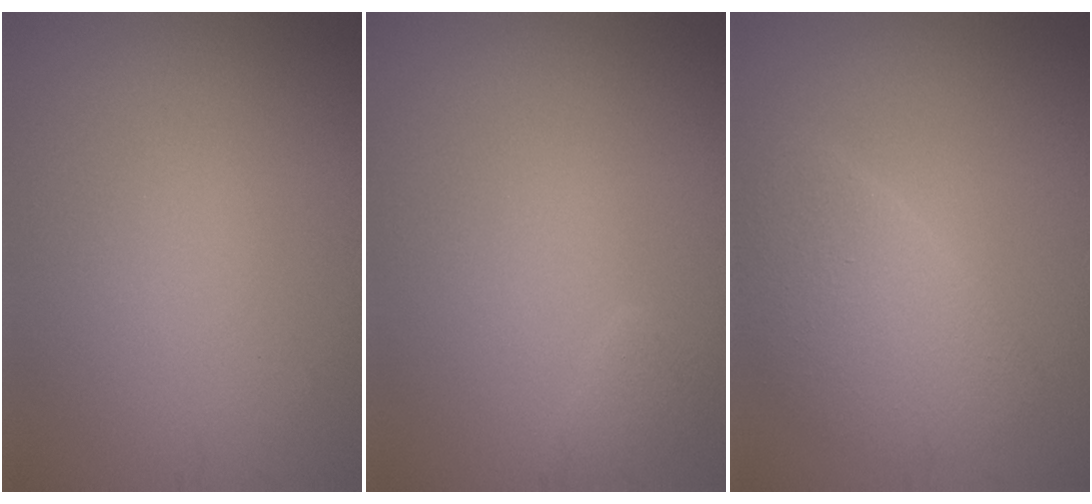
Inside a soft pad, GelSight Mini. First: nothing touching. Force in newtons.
{"total": 0.8, "press": 0.8, "slide": 0.1}
{"total": 3.6, "press": 3.6, "slide": 0.3}